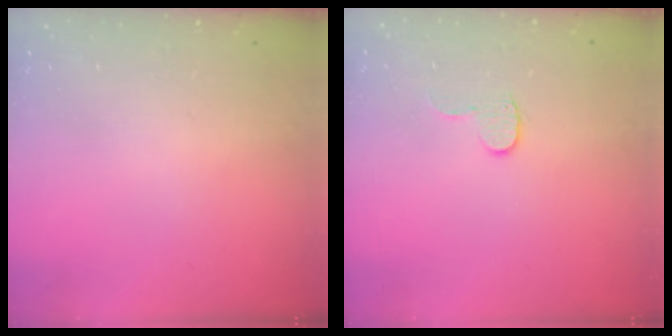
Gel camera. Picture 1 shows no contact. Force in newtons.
{"total": 4.6, "press": 4.6, "slide": 0.4}